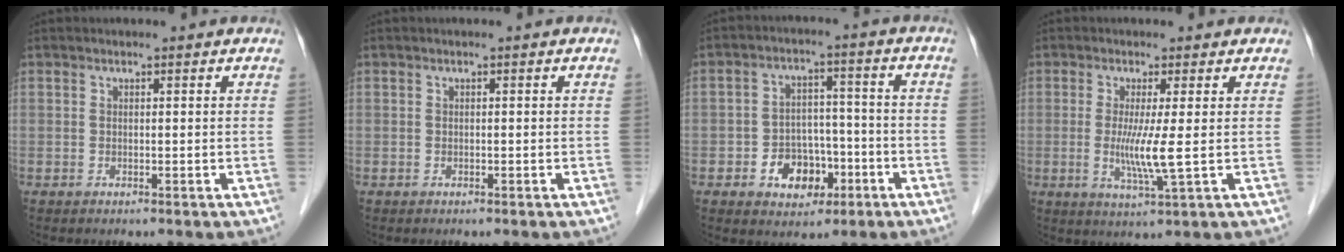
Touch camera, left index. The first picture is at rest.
{"total": 0.0}
{"total": 7.4, "force": [-3.2, 5.3, 4.0], "torque": [-0.070, 0.021, -0.043]}
{"total": 5.6, "force": [-0.1, -0.6, 5.6], "torque": [-0.117, -0.020, -0.003]}